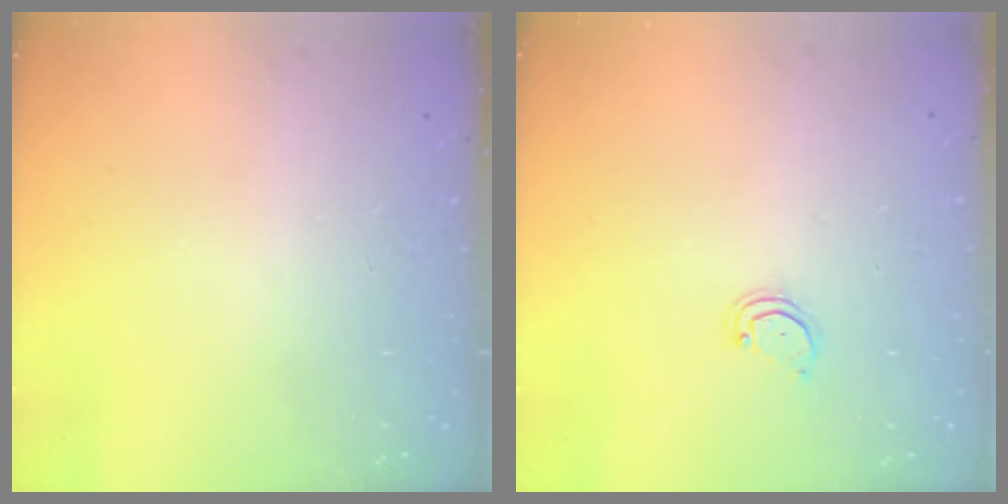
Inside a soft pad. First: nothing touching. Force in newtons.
{"total": 2.5, "press": 2.5, "slide": 0.2}